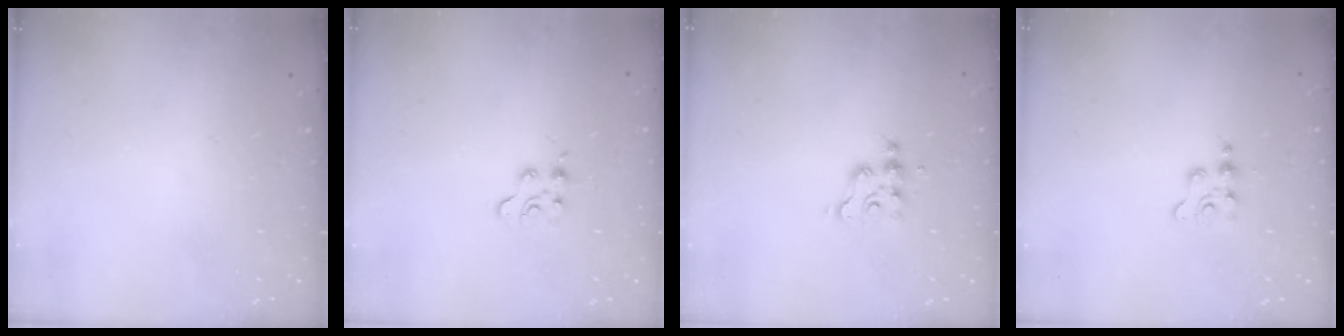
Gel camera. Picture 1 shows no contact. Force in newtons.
{"total": 3.0, "press": 2.9, "slide": 0.3}
{"total": 3.7, "press": 3.6, "slide": 0.4}
{"total": 2.2, "press": 2.2, "slide": 0.4}